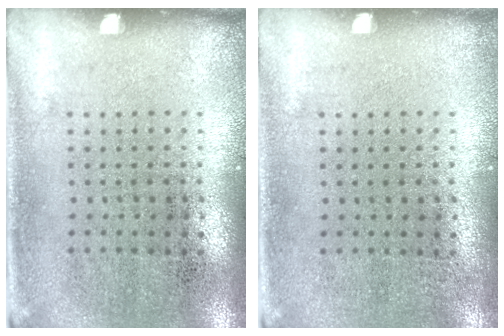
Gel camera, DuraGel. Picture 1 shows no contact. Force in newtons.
{"total": 0.0}